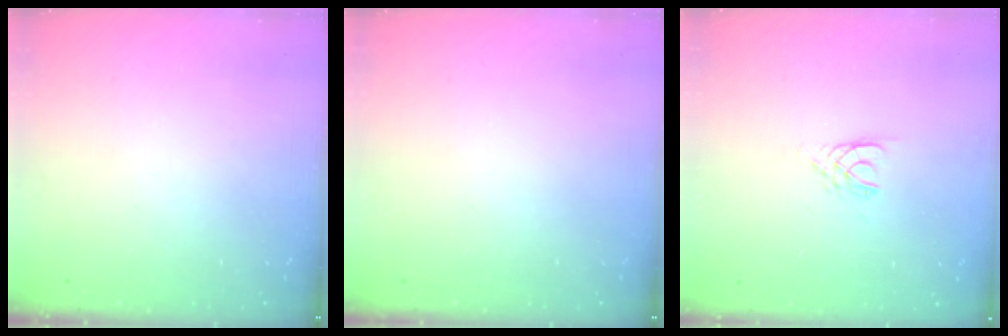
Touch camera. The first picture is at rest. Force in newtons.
{"total": 0.0}
{"total": 3.0, "press": 2.9, "slide": 0.4}